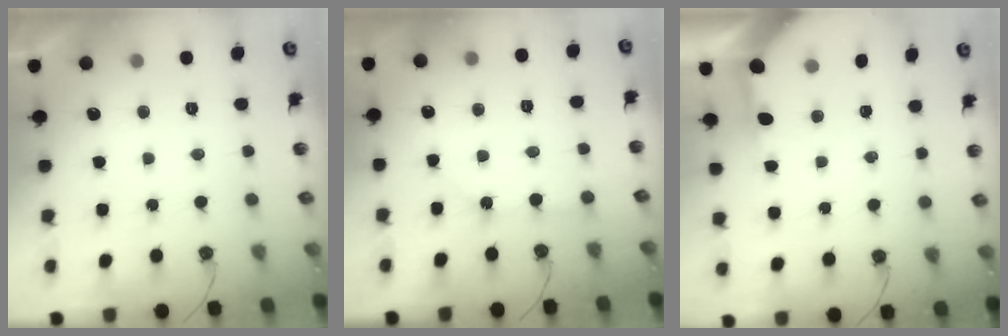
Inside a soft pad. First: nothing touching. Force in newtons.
{"total": 1.7, "press": 1.7, "slide": 0.1}
{"total": 4.0, "press": 3.9, "slide": 0.5}